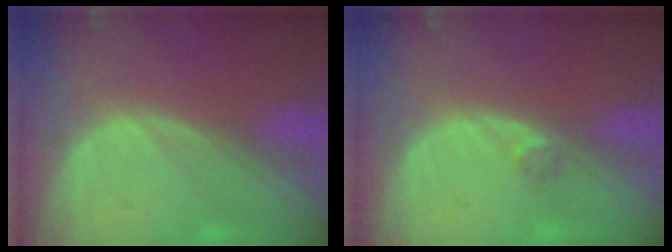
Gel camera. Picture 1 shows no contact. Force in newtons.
{"total": 1.2, "press": 1.0, "slide": 0.7}